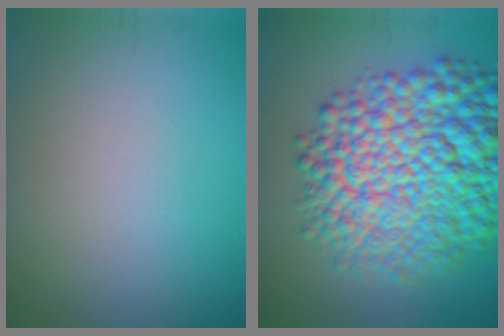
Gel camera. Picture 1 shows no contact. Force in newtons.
{"total": 14.3, "press": 14.3, "slide": 0.5}